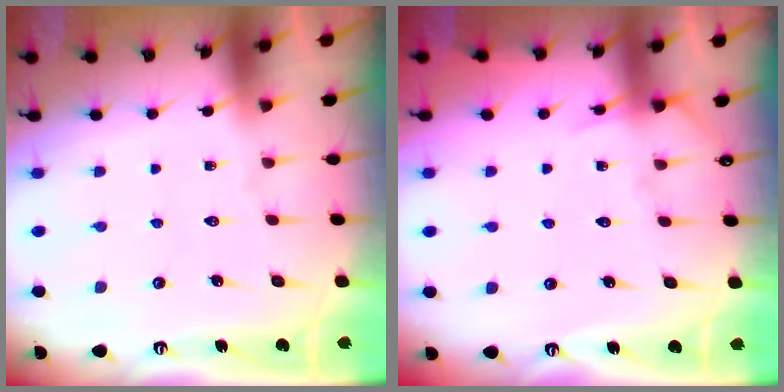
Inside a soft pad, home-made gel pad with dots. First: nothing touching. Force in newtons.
{"total": 4.6, "press": 4.5, "slide": 0.6}